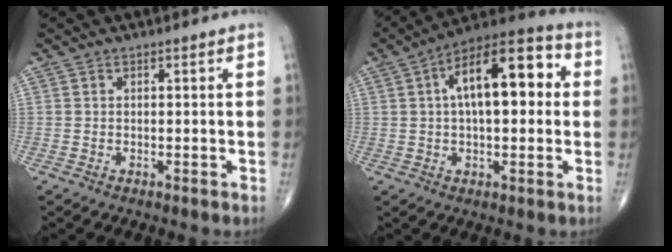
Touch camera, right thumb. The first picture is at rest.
{"total": 16.8, "force": [3.0, 7.7, 14.7], "torque": [-0.206, 0.033, 0.037]}